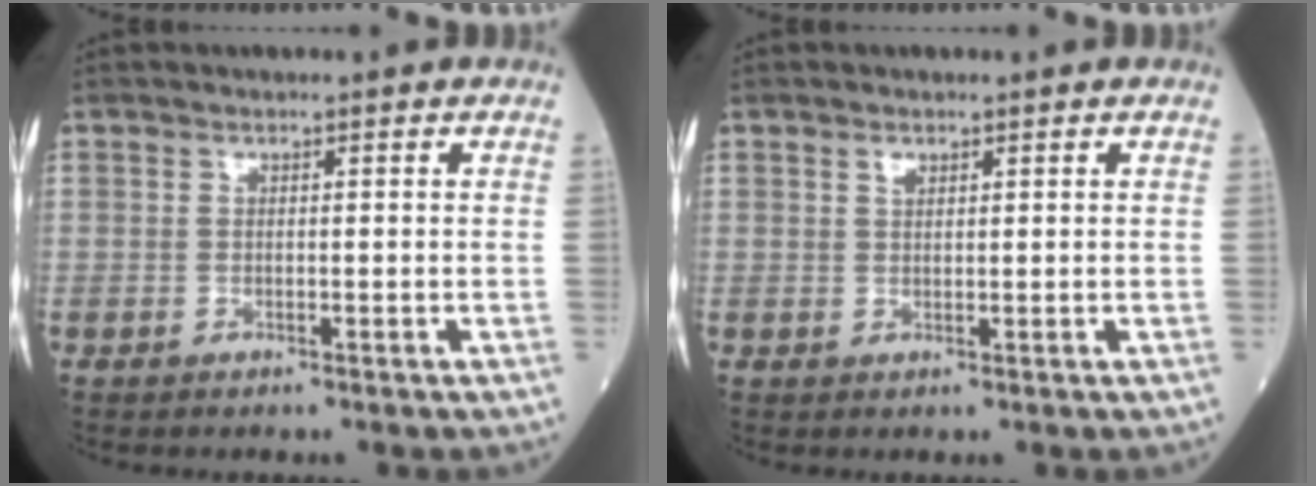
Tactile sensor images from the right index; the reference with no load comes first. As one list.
[{"total": 1.0, "force": [0.7, 0.5, 0.5], "torque": [-0.010, -0.001, 0.012]}]